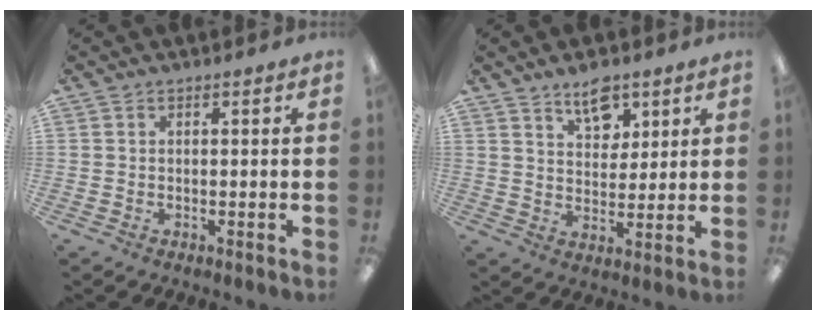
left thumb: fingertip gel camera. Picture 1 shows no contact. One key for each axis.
{"total": 8.1, "fx": 5.6, "fy": 4.5, "fz": 3.8, "tx": -0.043, "ty": -0.028, "tz": 0.096}